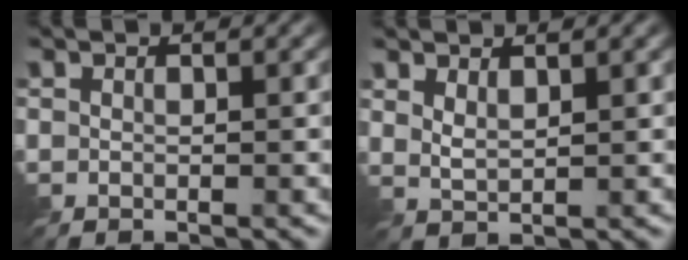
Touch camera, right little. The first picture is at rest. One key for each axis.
{"total": 1.5, "fx": 1.0, "fy": 0.5, "fz": 1.1, "tx": -0.025, "ty": -0.002, "tz": 0.021}